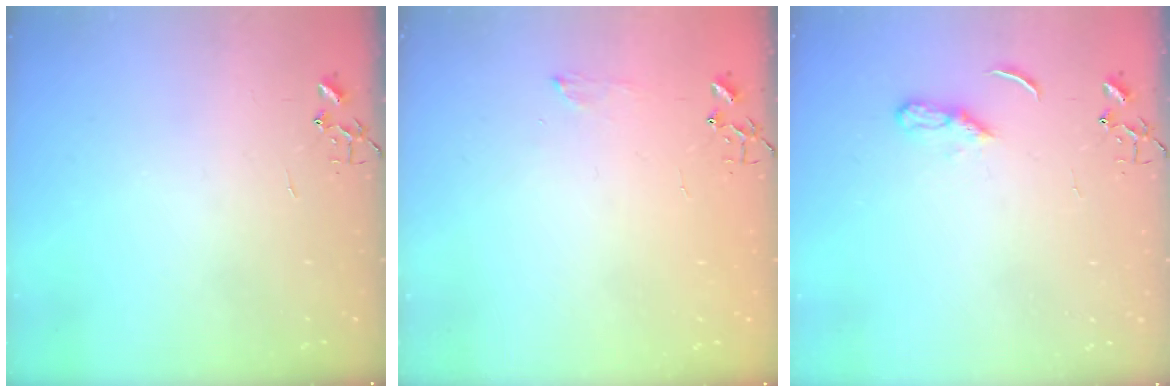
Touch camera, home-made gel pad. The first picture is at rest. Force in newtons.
{"total": 5.6, "press": 5.6, "slide": 0.7}
{"total": 5.3, "press": 5.2, "slide": 0.7}